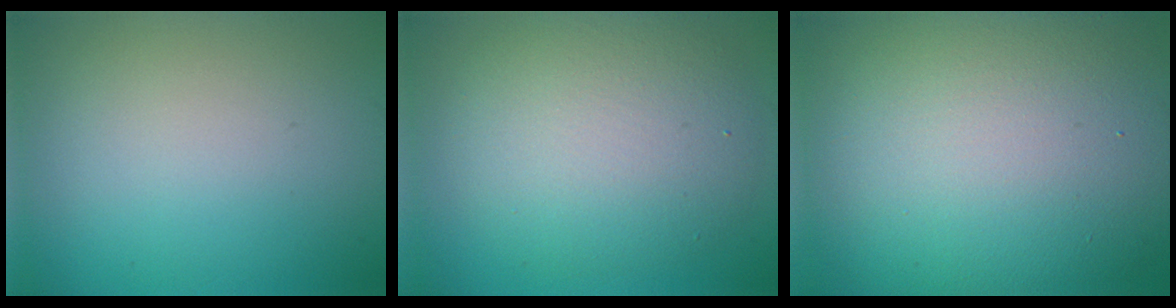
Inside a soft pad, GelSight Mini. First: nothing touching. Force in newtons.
{"total": 6.9, "press": 6.9, "slide": 0.3}
{"total": 16.8, "press": 16.8, "slide": 0.8}